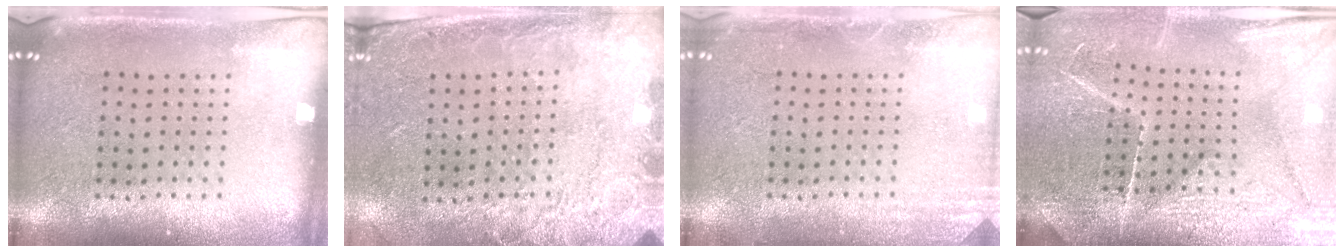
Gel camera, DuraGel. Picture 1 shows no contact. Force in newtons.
{"total": 2.6, "press": 2.0, "slide": 1.7}
{"total": 1.8, "press": 1.8, "slide": 0.2}
{"total": 3.8, "press": 3.7, "slide": 1.1}